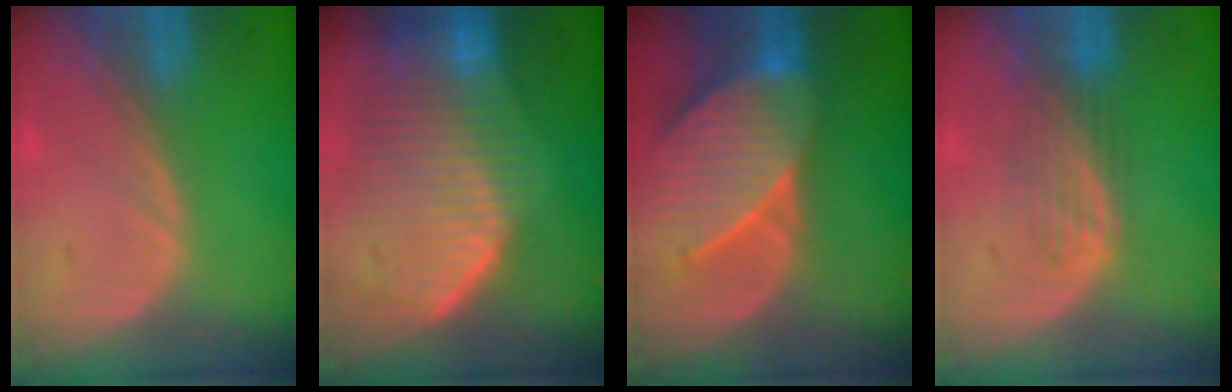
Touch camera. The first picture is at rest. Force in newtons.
{"total": 10.8, "press": 9.4, "slide": 5.3}
{"total": 9.5, "press": 8.6, "slide": 3.8}
{"total": 3.5, "press": 3.2, "slide": 1.5}